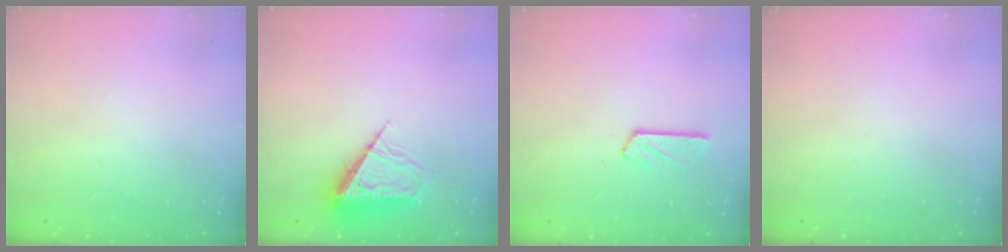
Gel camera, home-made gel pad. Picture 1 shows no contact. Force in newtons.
{"total": 8.5, "press": 8.4, "slide": 1.2}
{"total": 4.7, "press": 4.6, "slide": 0.3}
{"total": 0.0}